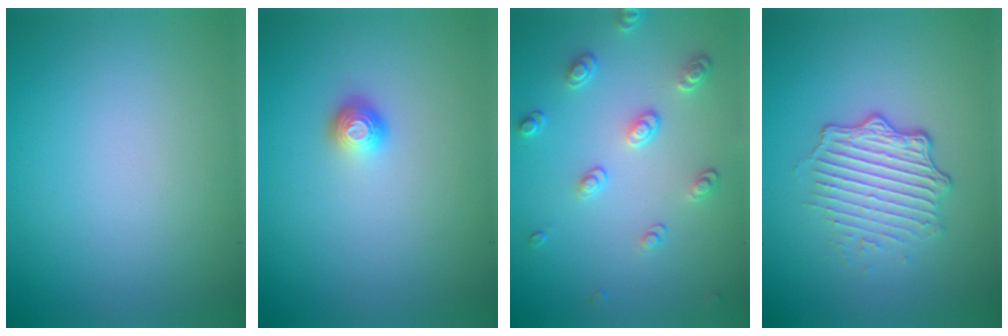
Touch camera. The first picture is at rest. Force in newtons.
{"total": 1.2, "press": 0.9, "slide": 0.7}
{"total": 2.8, "press": 2.5, "slide": 1.1}
{"total": 4.8, "press": 3.3, "slide": 3.4}